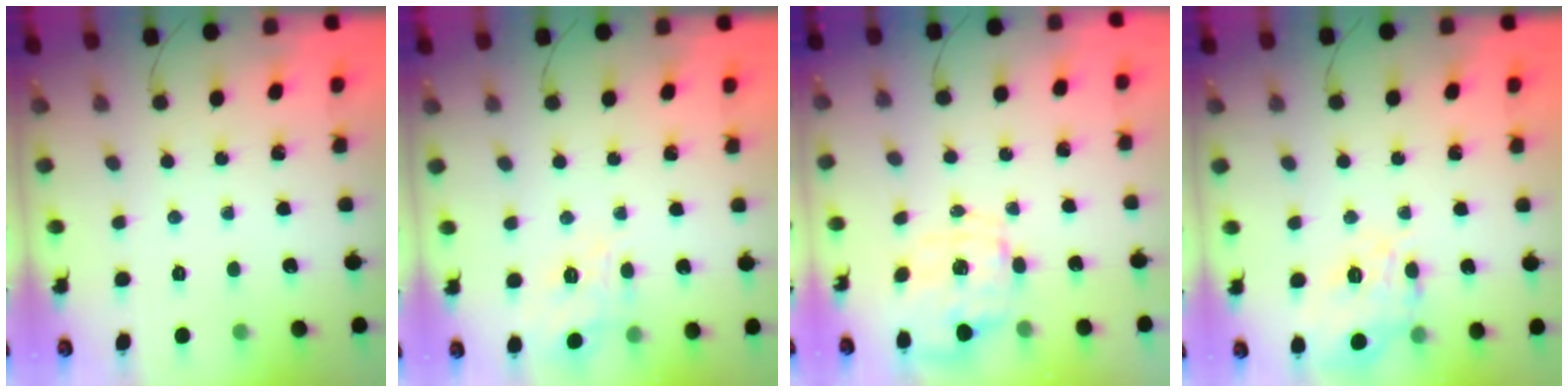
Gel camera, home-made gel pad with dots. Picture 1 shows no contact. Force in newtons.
{"total": 9.4, "press": 9.4, "slide": 0.6}
{"total": 4.4, "press": 4.0, "slide": 1.7}
{"total": 13.3, "press": 13.3, "slide": 1.1}